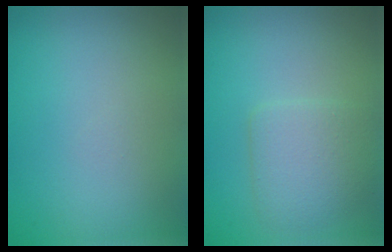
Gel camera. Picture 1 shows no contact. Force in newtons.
{"total": 3.4, "press": 3.4, "slide": 0.2}